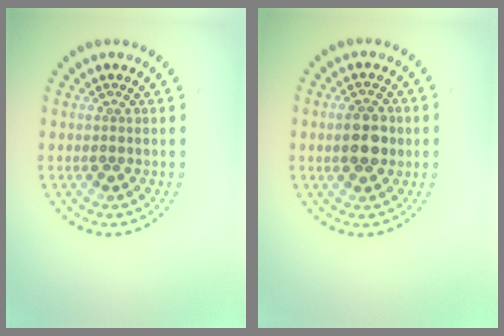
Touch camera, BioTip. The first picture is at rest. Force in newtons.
{"total": 3.7, "press": 3.7, "slide": 0.2}